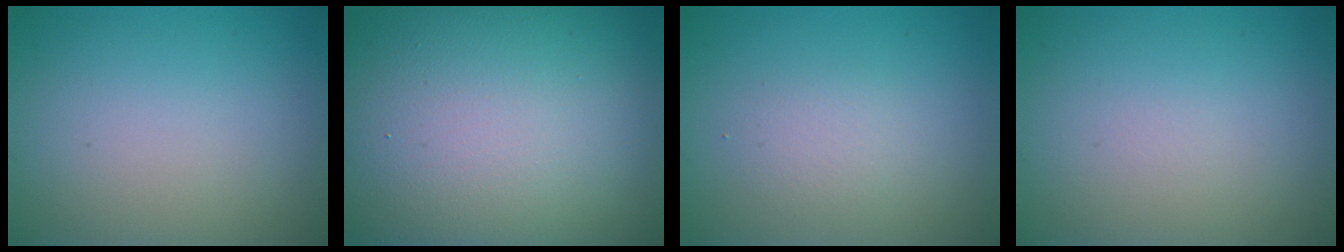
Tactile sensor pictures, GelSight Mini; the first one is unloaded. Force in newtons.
{"total": 22.3, "press": 22.3, "slide": 1.1}
{"total": 1.6, "press": 1.6, "slide": 0.2}
{"total": 0.0}